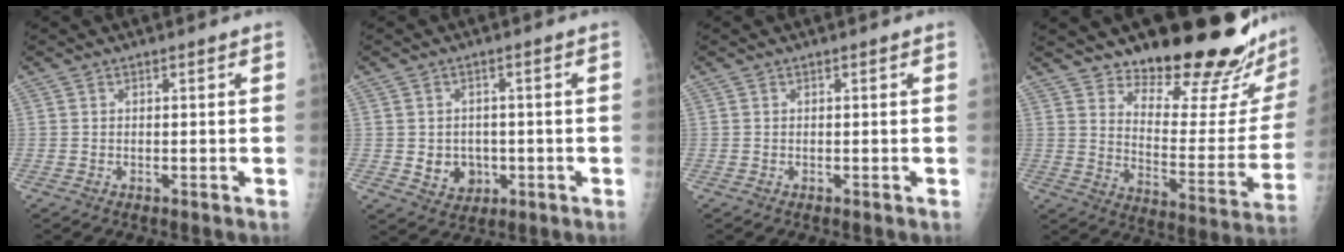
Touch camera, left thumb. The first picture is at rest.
{"total": 5.6, "force": [-0.8, 4.9, 2.5], "torque": [-0.012, 0.005, -0.002]}
{"total": 0.0}
{"total": 23.3, "force": [19.4, 5.4, 11.7], "torque": [-0.124, -0.166, 0.263]}